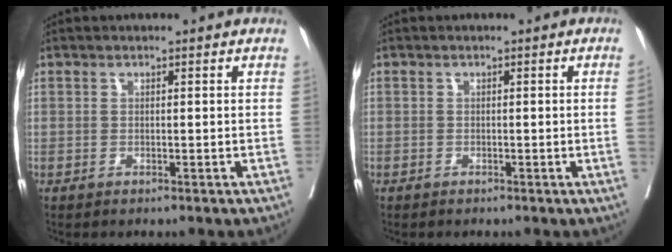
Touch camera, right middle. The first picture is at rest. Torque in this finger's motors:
{"motor_torque": [0.87, -1.27, -0.82, -0.21]}